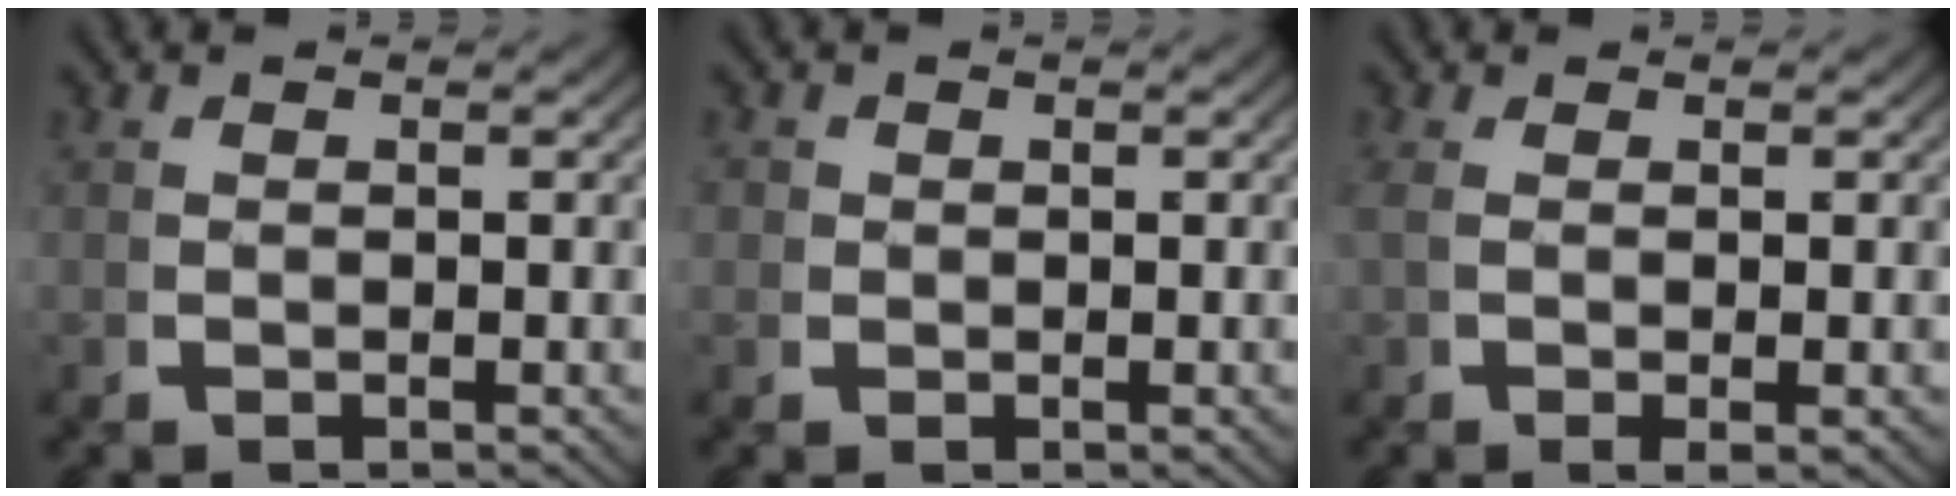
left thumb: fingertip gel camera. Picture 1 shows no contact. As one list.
[{"total": 1.5, "force": [0.4, 1.4, 0.4], "torque": [-0.010, -0.008, 0.005]}, {"total": 1.4, "force": [0.4, -0.1, 1.4], "torque": [-0.037, -0.004, 0.010]}]